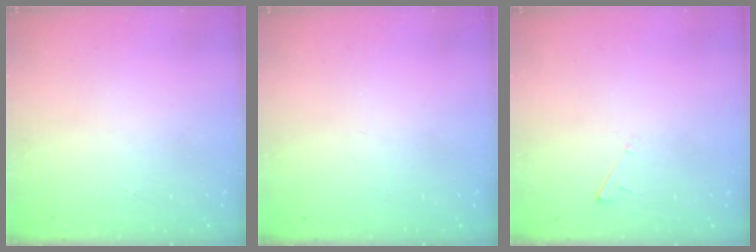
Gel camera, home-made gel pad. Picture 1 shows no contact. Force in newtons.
{"total": 0.0}
{"total": 2.0, "press": 2.0, "slide": 0.2}